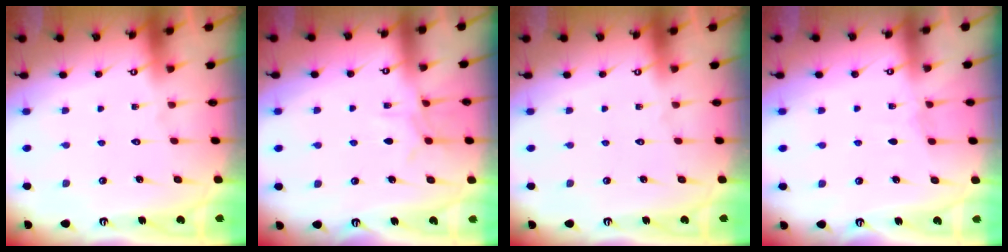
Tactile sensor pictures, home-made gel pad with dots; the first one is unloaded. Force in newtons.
{"total": 5.4, "press": 5.4, "slide": 0.6}
{"total": 0.0}
{"total": 2.0, "press": 2.0, "slide": 0.3}